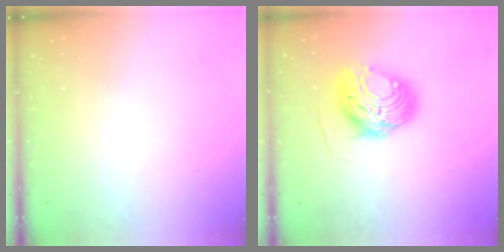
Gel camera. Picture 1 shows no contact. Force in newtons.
{"total": 9.5, "press": 9.5, "slide": 0.8}